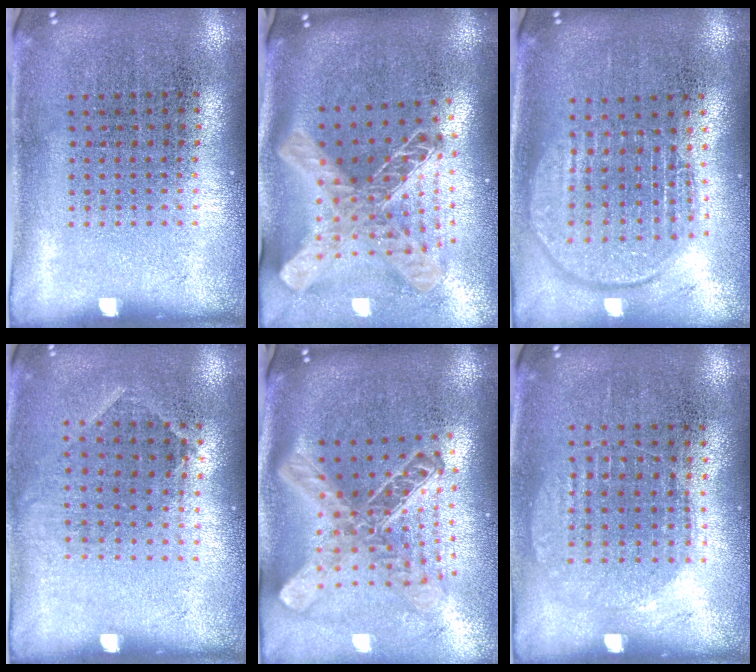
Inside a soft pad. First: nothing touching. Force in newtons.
{"total": 2.7, "press": 1.9, "slide": 1.9}
{"total": 1.9, "press": 1.6, "slide": 1.0}
{"total": 0.9, "press": 0.6, "slide": 0.6}
{"total": 2.6, "press": 1.9, "slide": 1.8}
{"total": 0.7, "press": 0.6, "slide": 0.2}